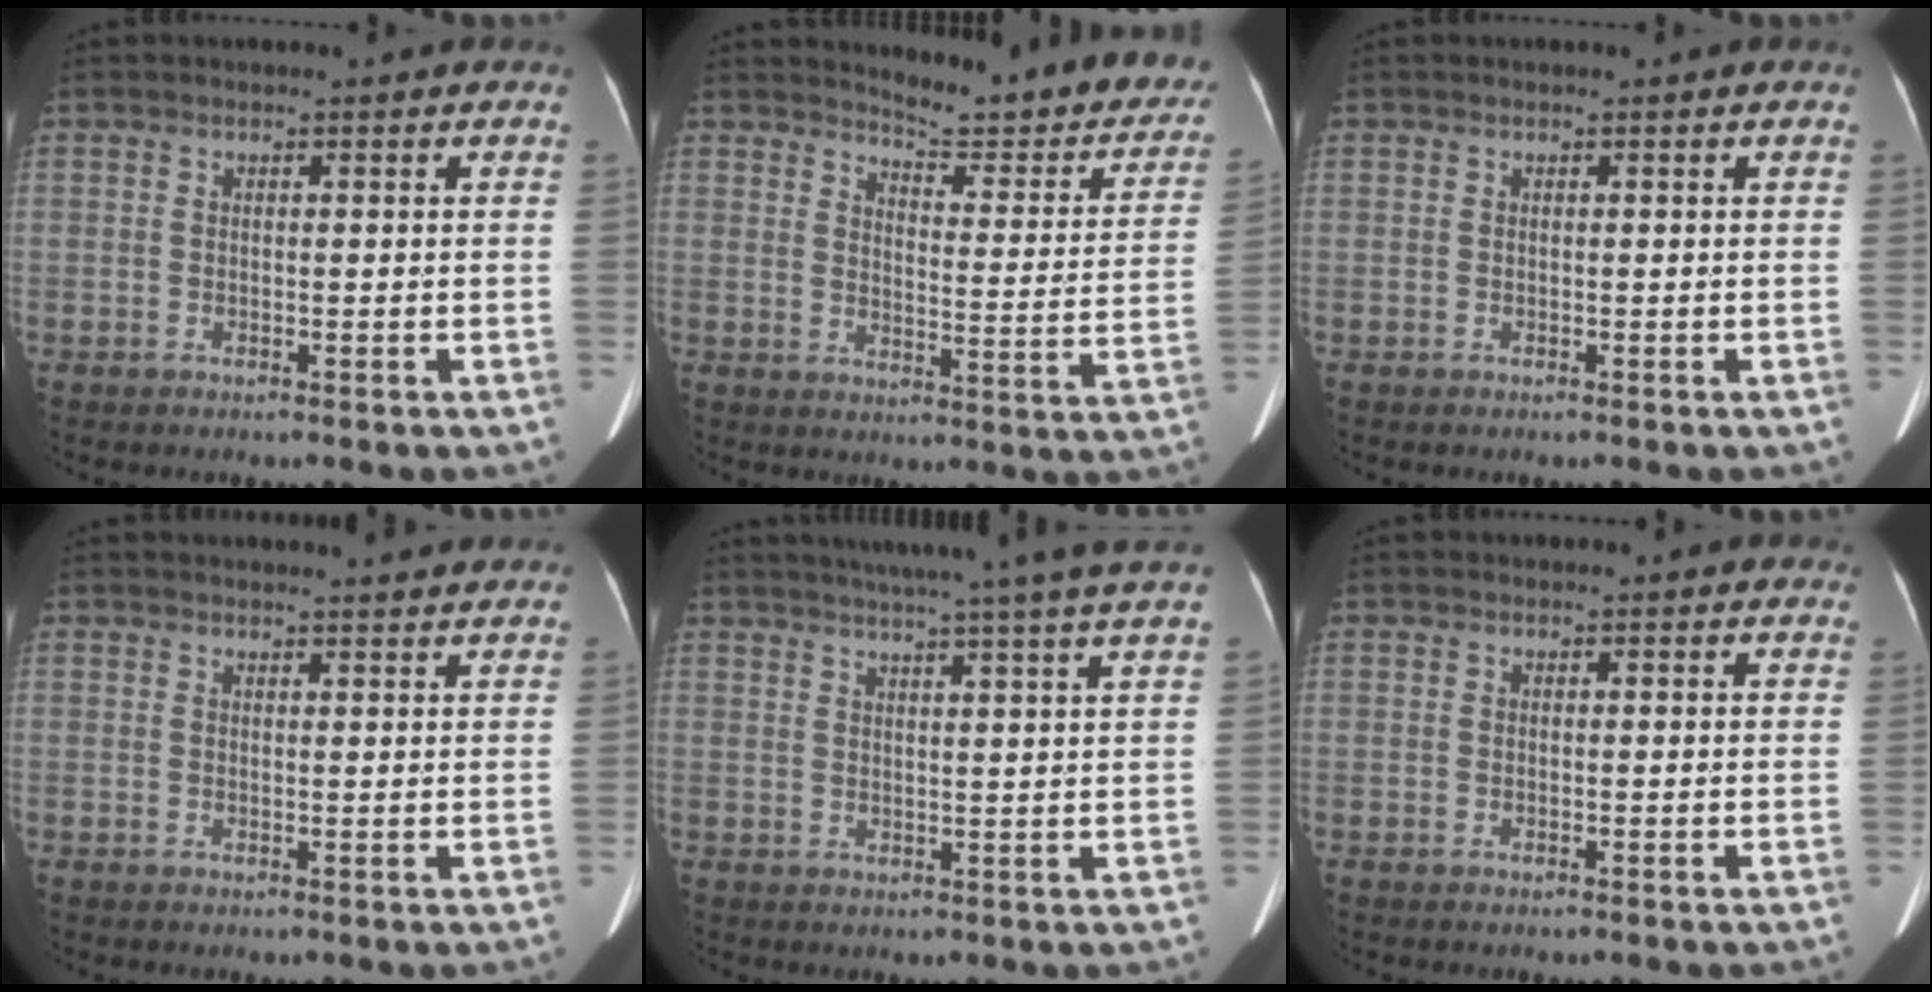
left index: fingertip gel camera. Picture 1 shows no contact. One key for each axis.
{"total": 16.9, "fx": 15.5, "fy": 2.7, "fz": 6.2, "tx": -0.057, "ty": -0.073, "tz": 0.169}
{"total": 0.0}
{"total": 6.9, "fx": 6.6, "fy": 0.2, "fz": 2.0, "tx": -0.026, "ty": 0.018, "tz": 0.067}
{"total": 15.8, "fx": 13.3, "fy": -1.8, "fz": 8.4, "tx": -0.132, "ty": -0.006, "tz": 0.165}
{"total": 4.2, "fx": 3.7, "fy": 1.6, "fz": 1.2, "tx": -0.008, "ty": 0.019, "tz": 0.030}